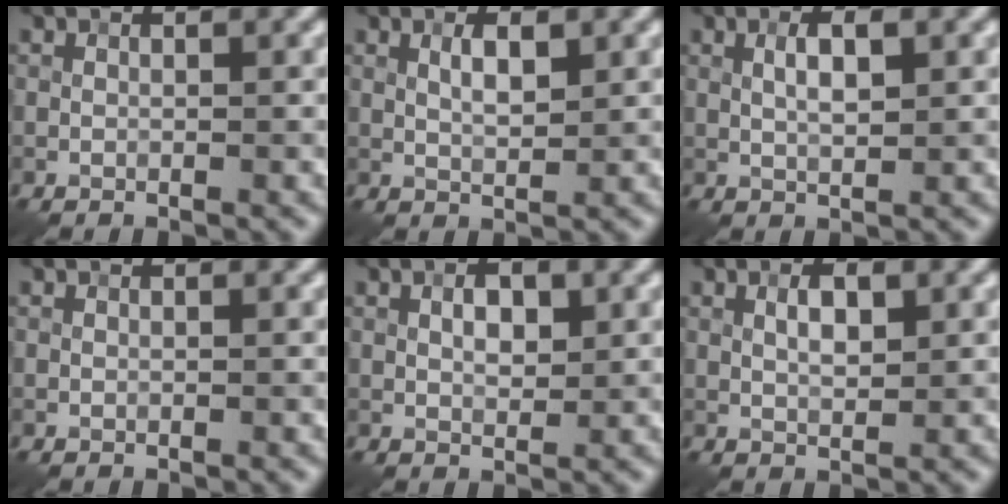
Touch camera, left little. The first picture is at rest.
{"total": 2.1, "force": [0.8, 0.7, 1.9], "torque": [-0.036, -0.001, 0.015]}
{"total": 2.5, "force": [0.6, 0.7, 2.3], "torque": [-0.045, 0.002, 0.011]}
{"total": 0.0}
{"total": 2.3, "force": [0.5, 1.1, 1.9], "torque": [-0.029, 0.001, 0.008]}
{"total": 2.3, "force": [0.7, 0.9, 2.0], "torque": [-0.036, 0.000, 0.012]}